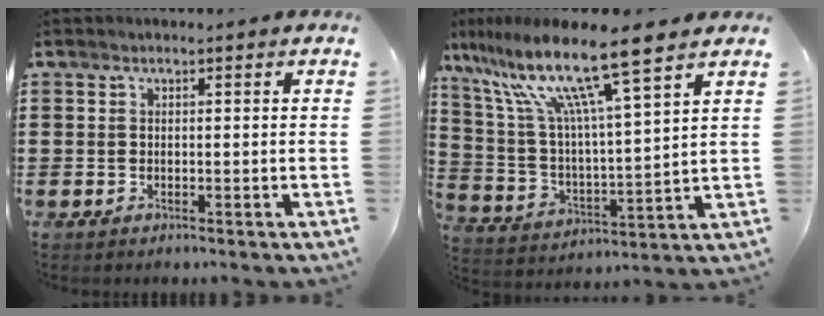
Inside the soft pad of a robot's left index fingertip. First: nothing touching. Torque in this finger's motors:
{"motor_torque": [2.14, 0.00, 0.89, 0.21]}